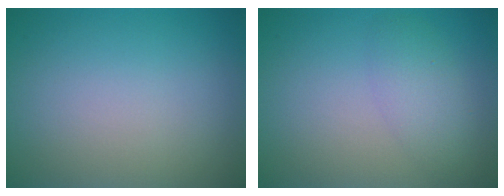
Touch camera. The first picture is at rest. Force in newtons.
{"total": 2.5, "press": 2.5, "slide": 0.1}